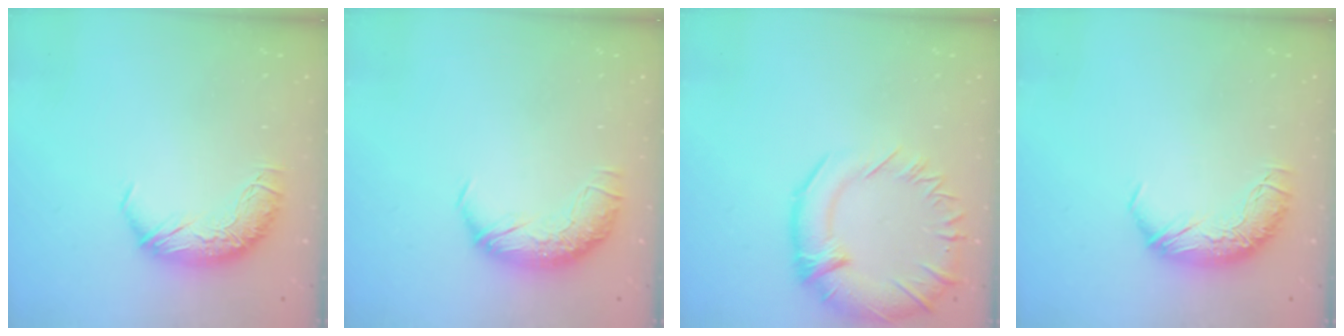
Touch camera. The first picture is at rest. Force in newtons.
{"total": 1.7, "press": 0.6, "slide": 1.6}
{"total": 8.5, "press": 7.8, "slide": 3.4}
{"total": 0.0}